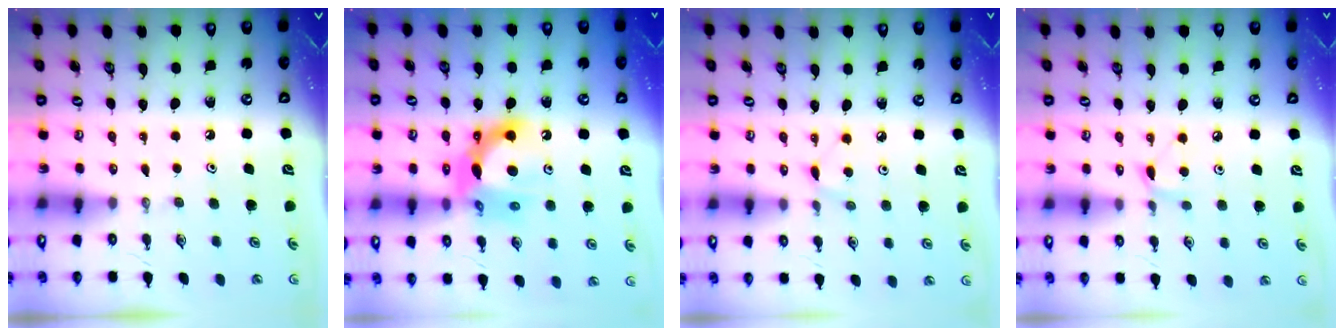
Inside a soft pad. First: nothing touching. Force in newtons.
{"total": 13.5, "press": 13.5, "slide": 1.0}
{"total": 3.8, "press": 3.8, "slide": 0.6}
{"total": 5.6, "press": 5.6, "slide": 0.6}